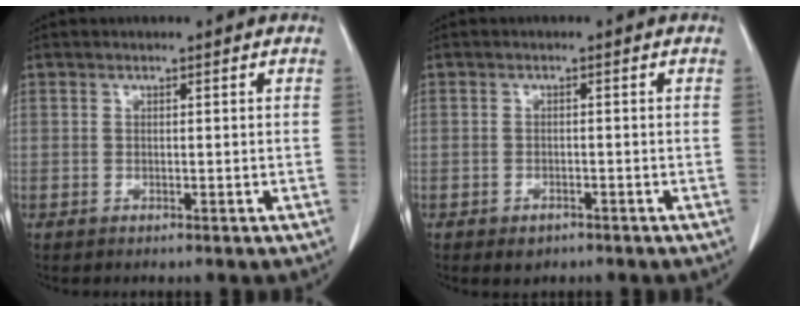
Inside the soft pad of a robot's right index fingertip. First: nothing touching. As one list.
[{"total": 2.1, "force": [-1.3, 1.3, 0.9], "torque": [-0.012, 0.002, -0.009]}]